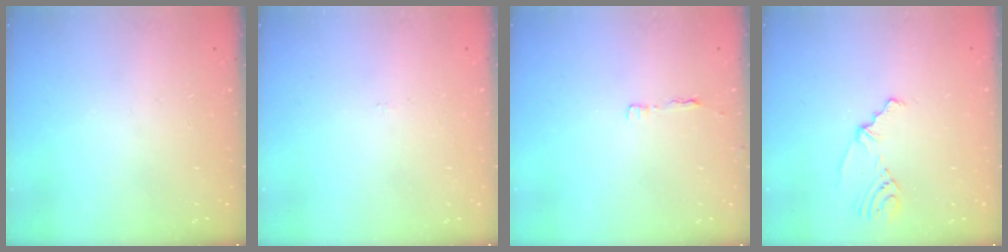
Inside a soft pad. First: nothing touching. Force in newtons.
{"total": 0.0}
{"total": 2.9, "press": 2.9, "slide": 0.4}
{"total": 2.3, "press": 1.9, "slide": 1.4}